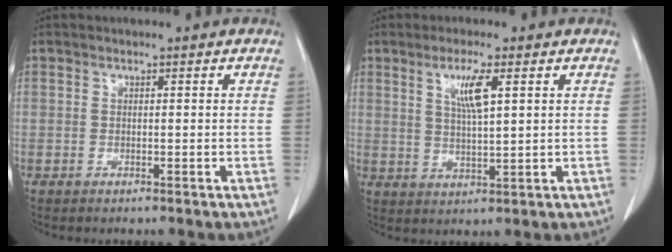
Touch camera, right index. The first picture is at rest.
{"total": 5.1, "force": [2.1, 0.3, 4.7], "torque": [-0.088, -0.002, 0.040]}